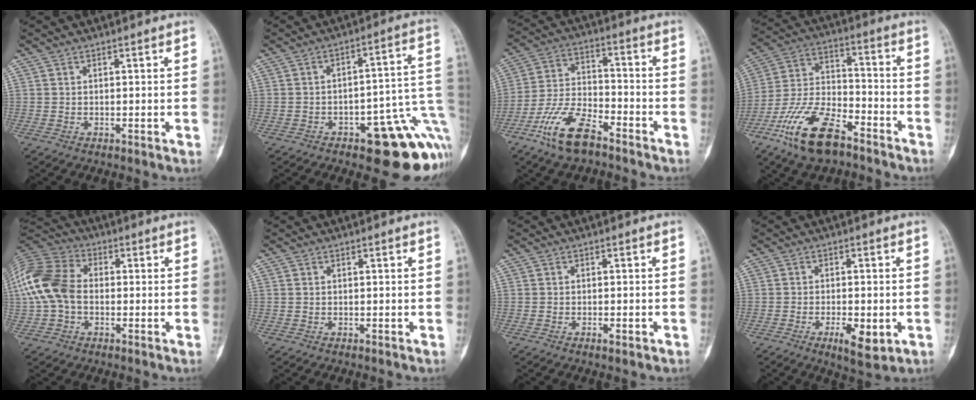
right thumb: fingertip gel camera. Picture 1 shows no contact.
{"total": 17.2, "force": [-6.2, 6.9, 14.5], "torque": [-0.104, 0.054, -0.068]}
{"total": 12.2, "force": [-8.0, 4.9, 7.7], "torque": [-0.155, 0.046, -0.159]}
{"total": 16.3, "force": [-10.2, 7.1, 10.6], "torque": [-0.203, 0.059, -0.194]}
{"total": 15.0, "force": [-0.4, 10.7, 10.5], "torque": [-0.226, 0.031, -0.016]}
{"total": 0.0}
{"total": 1.5, "force": [-0.8, 0.4, 1.2], "torque": [-0.017, 0.002, -0.011]}
{"total": 6.3, "force": [-2.3, 2.3, 5.4], "torque": [-0.079, -0.003, -0.030]}